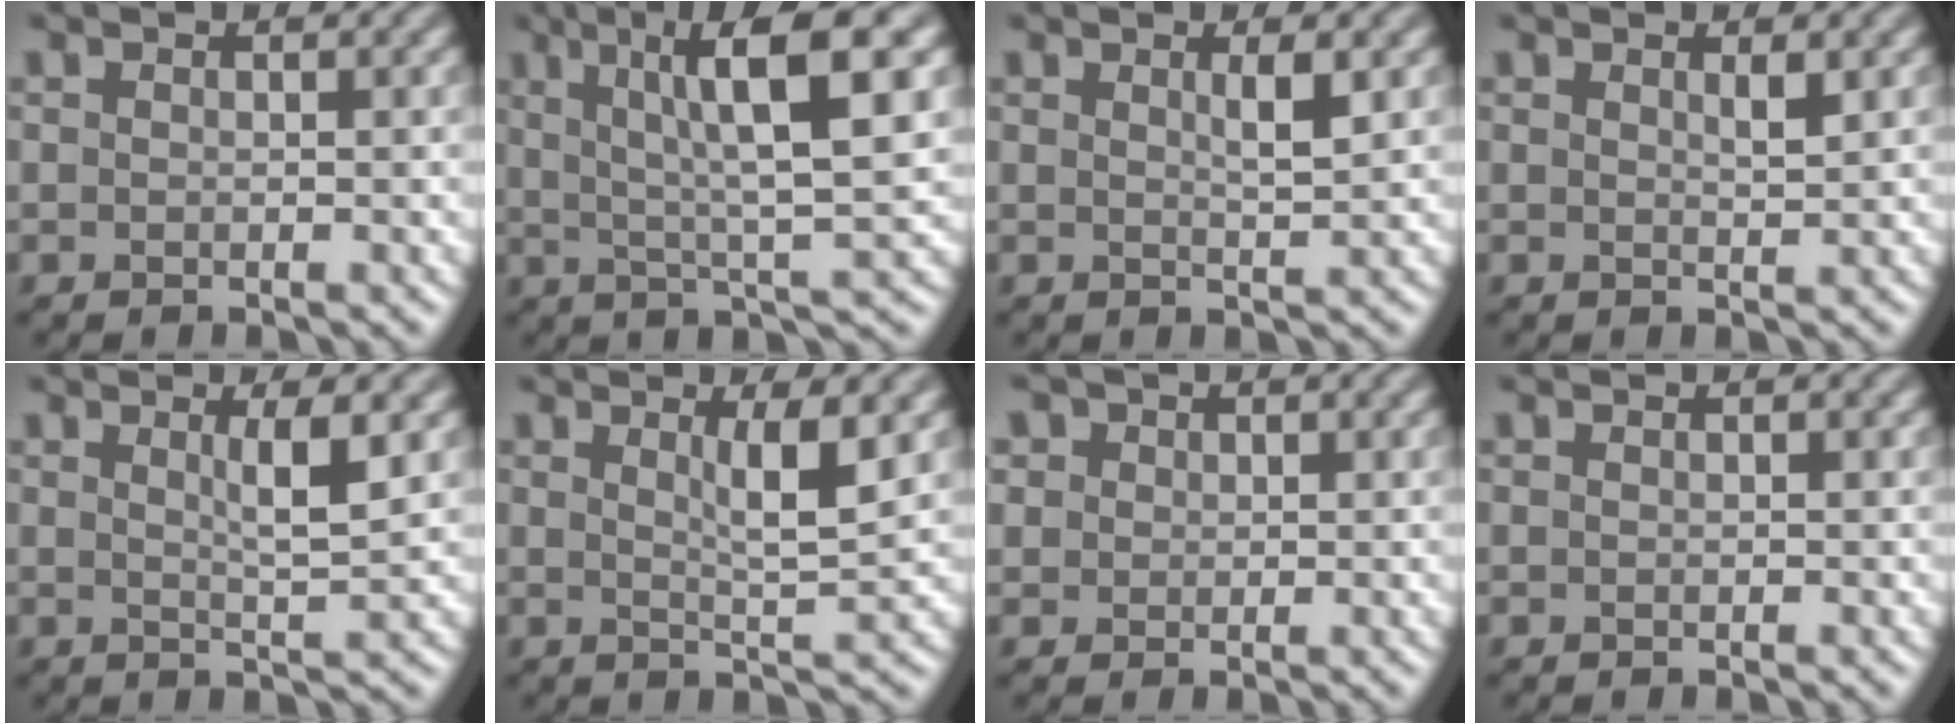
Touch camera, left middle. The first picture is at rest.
{"total": 9.3, "force": [3.2, 1.8, 8.5], "torque": [-0.119, 0.016, 0.051]}
{"total": 1.7, "force": [0.8, 0.2, 1.4], "torque": [-0.022, 0.001, 0.011]}
{"total": 0.9, "force": [0.8, 0.1, 0.5], "torque": [-0.009, 0.000, 0.011]}
{"total": 2.7, "force": [1.1, 0.4, 2.4], "torque": [-0.035, 0.000, 0.017]}
{"total": 3.2, "force": [1.3, 0.5, 2.9], "torque": [-0.044, -0.005, 0.023]}
{"total": 2.8, "force": [1.7, 2.1, 0.6], "torque": [-0.026, 0.010, 0.025]}
{"total": 0.0}